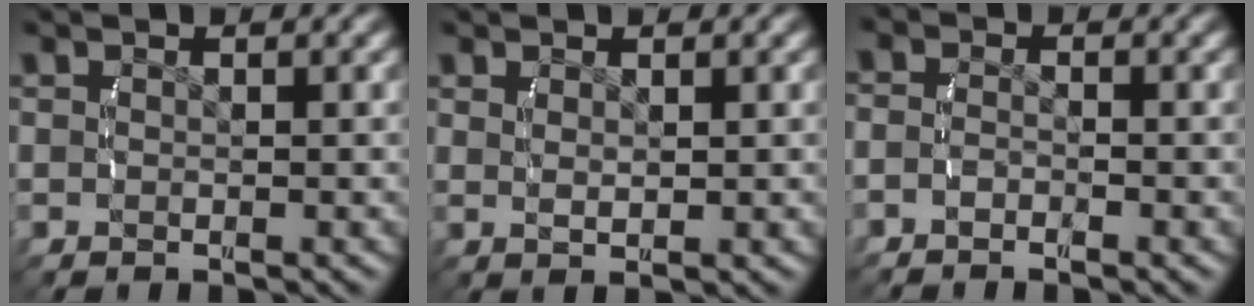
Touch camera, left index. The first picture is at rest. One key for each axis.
{"total": 1.1, "fx": 0.7, "fy": -0.4, "fz": 0.8, "tx": -0.015, "ty": -0.008, "tz": 0.022}
{"total": 1.9, "fx": -1.2, "fy": 1.4, "fz": 0.4, "tx": -0.020, "ty": -0.009, "tz": -0.023}